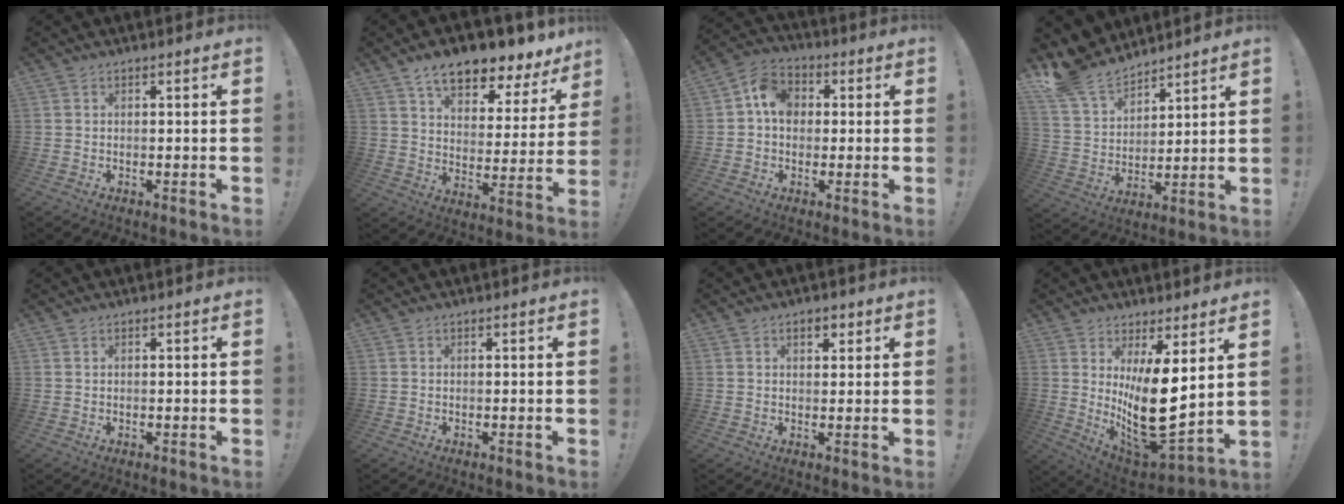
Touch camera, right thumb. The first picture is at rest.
{"total": 12.6, "force": [9.4, 4.8, 6.9], "torque": [-0.113, -0.069, 0.160]}
{"total": 9.4, "force": [1.5, 7.7, 5.2], "torque": [-0.079, 0.009, 0.033]}
{"total": 15.4, "force": [12.8, 7.3, 4.5], "torque": [-0.101, -0.089, 0.245]}
{"total": 0.6, "force": [0.4, 0.2, 0.3], "torque": [-0.009, 0.001, 0.009]}
{"total": 0.0}
{"total": 3.3, "force": [1.6, 2.0, 2.2], "torque": [-0.031, 0.000, 0.026]}
{"total": 17.8, "force": [3.1, 7.4, 15.9], "torque": [-0.247, -0.057, 0.063]}